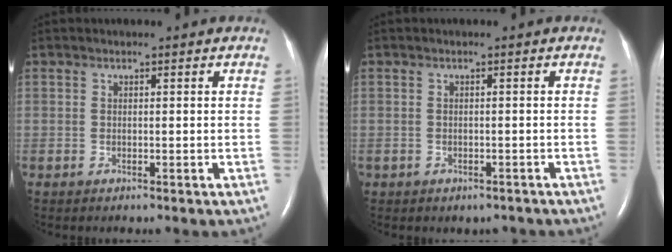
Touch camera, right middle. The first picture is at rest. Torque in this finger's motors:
{"motor_torque": [0.02, -0.02, -0.02, 0.00]}